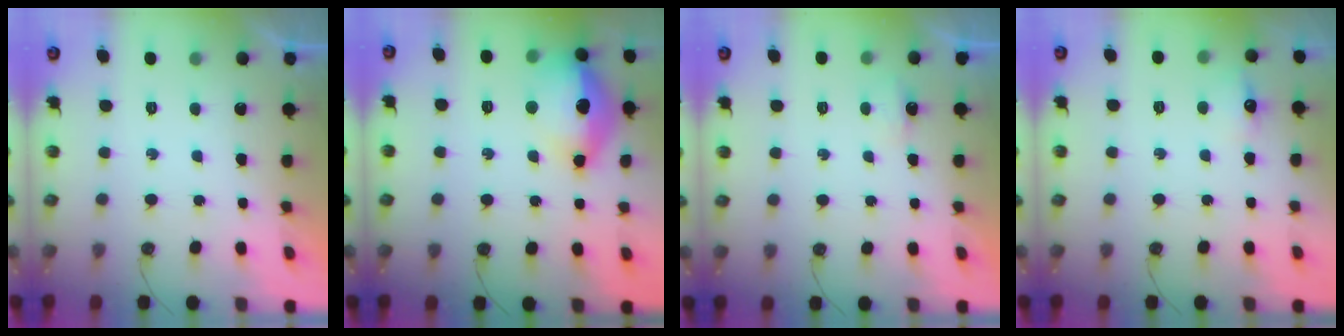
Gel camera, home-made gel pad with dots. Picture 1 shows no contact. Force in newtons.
{"total": 17.9, "press": 17.3, "slide": 4.3}
{"total": 2.6, "press": 2.6, "slide": 0.4}
{"total": 5.9, "press": 5.8, "slide": 0.9}